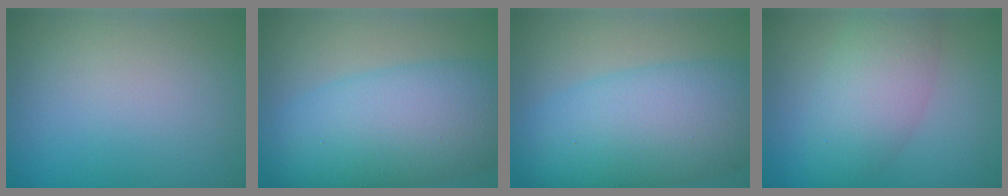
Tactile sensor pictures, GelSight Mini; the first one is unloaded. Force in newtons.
{"total": 10.0, "press": 10.0, "slide": 0.3}
{"total": 10.0, "press": 10.0, "slide": 0.3}
{"total": 4.8, "press": 4.8, "slide": 0.2}